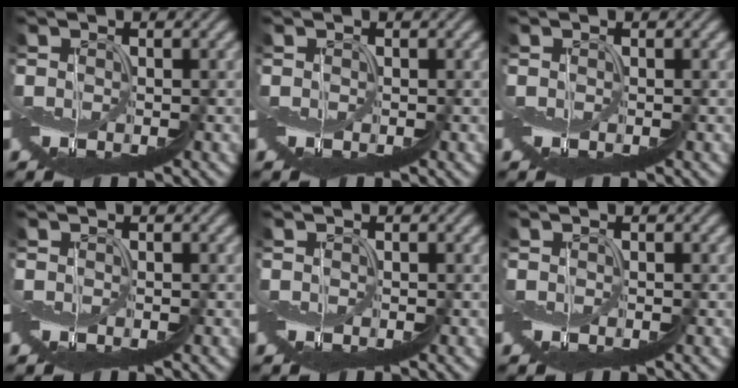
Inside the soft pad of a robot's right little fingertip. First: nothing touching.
{"total": 0.0}
{"total": 0.0}
{"total": 0.0}
{"total": 0.0}
{"total": 0.0}